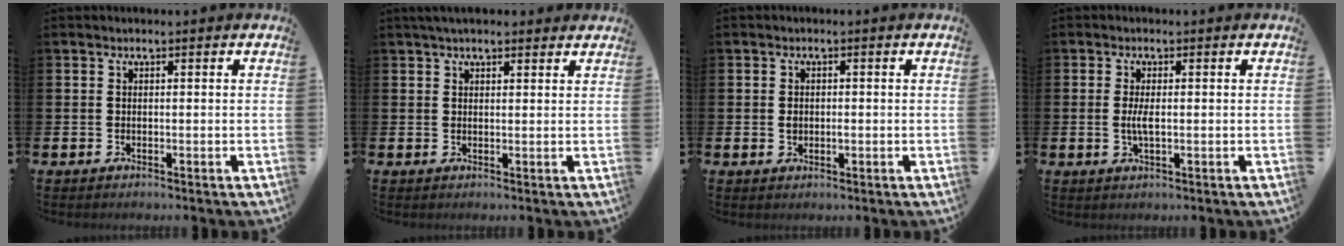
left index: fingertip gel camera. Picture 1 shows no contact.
{"total": 2.6, "force": [2.4, 0.7, 1.0], "torque": [-0.022, 0.000, 0.043]}
{"total": 1.3, "force": [0.0, 0.9, 0.9], "torque": [-0.010, 0.004, -0.004]}
{"total": 2.4, "force": [-0.1, 0.7, 2.2], "torque": [-0.039, 0.000, -0.003]}